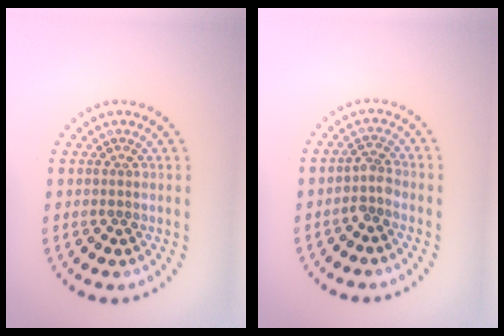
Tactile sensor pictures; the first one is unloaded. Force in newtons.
{"total": 1.5, "press": 1.1, "slide": 1.0}